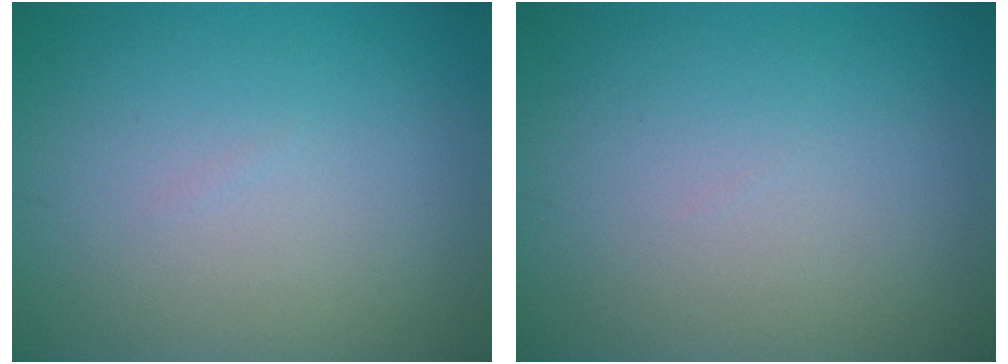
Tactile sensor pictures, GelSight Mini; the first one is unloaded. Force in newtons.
{"total": 0.0}